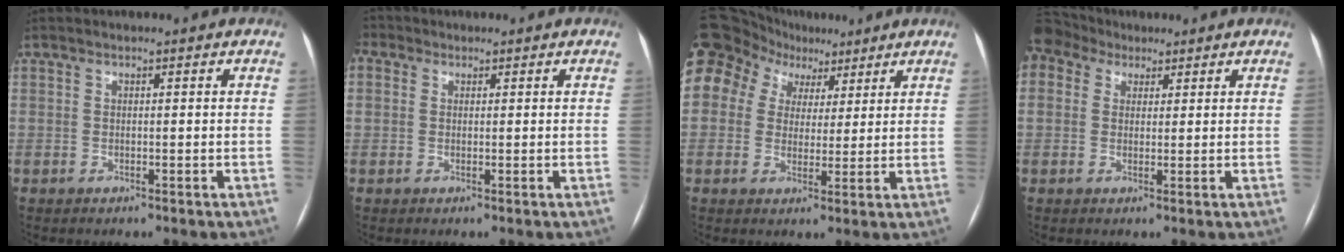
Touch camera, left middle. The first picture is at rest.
{"total": 2.1, "force": [0.7, 1.9, 0.7], "torque": [-0.032, 0.013, 0.018]}
{"total": 23.5, "force": [12.1, 17.9, 9.1], "torque": [-0.296, 0.100, 0.229]}
{"total": 5.3, "force": [3.9, 3.5, 1.1], "torque": [-0.033, 0.035, 0.082]}